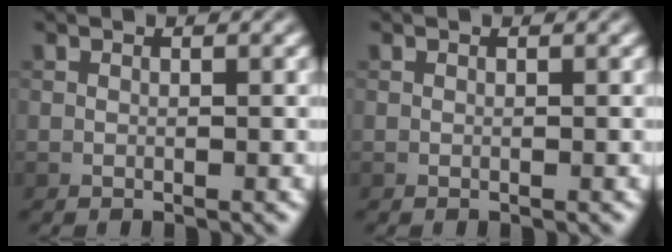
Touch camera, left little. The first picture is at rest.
{"total": 0.0}